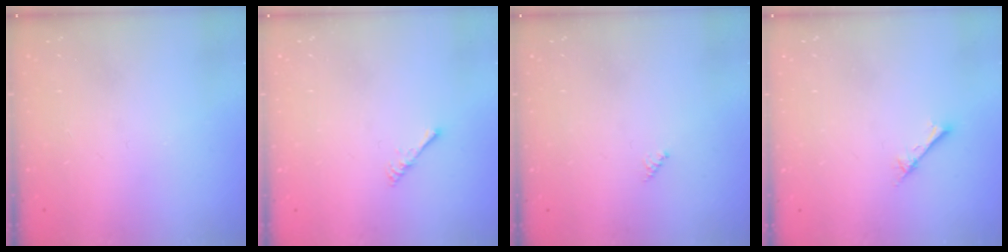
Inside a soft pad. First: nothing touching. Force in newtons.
{"total": 1.6, "press": 1.6, "slide": 0.4}
{"total": 2.0, "press": 2.0, "slide": 0.2}
{"total": 2.7, "press": 2.6, "slide": 0.3}